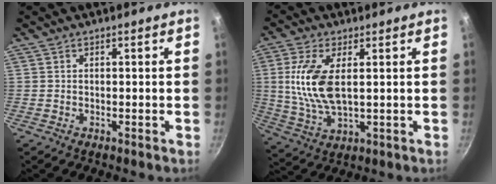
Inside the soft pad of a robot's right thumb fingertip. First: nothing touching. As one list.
[{"total": 12.0, "force": [1.8, 5.5, 10.5], "torque": [-0.230, -0.009, 0.042]}]